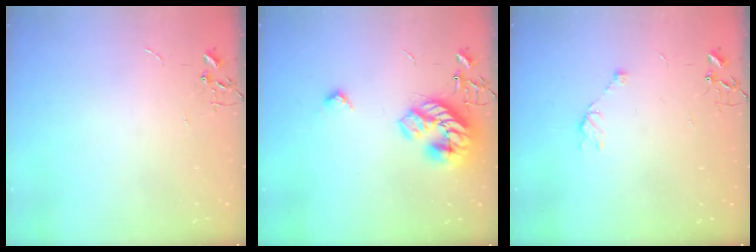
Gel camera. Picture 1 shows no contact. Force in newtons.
{"total": 17.4, "press": 17.4, "slide": 0.4}
{"total": 5.8, "press": 5.7, "slide": 1.2}